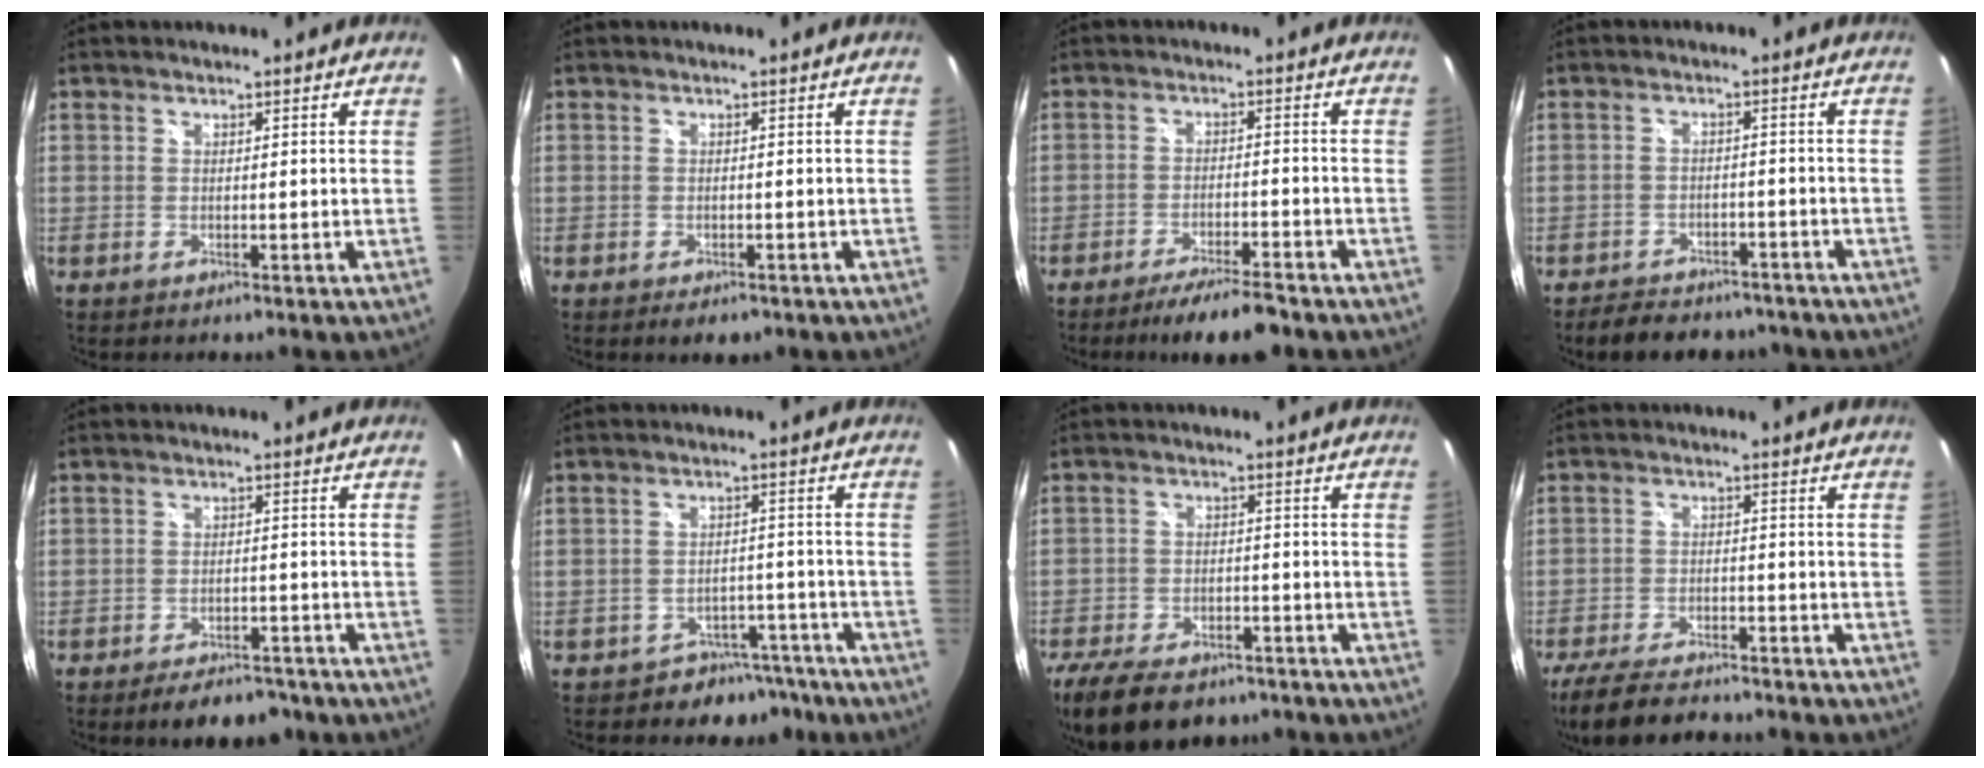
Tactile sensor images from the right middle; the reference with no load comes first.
{"total": 2.9, "force": [-1.9, 1.5, 1.6], "torque": [-0.029, -0.013, -0.025]}
{"total": 8.3, "force": [-7.0, 1.1, 4.3], "torque": [-0.090, -0.010, -0.110]}
{"total": 10.4, "force": [-8.6, 4.7, 3.5], "torque": [-0.081, 0.007, -0.115]}
{"total": 7.4, "force": [-5.8, 3.4, 3.1], "torque": [-0.065, 0.008, -0.077]}
{"total": 7.3, "force": [-5.8, 4.4, 0.5], "torque": [-0.002, 0.027, -0.070]}
{"total": 15.6, "force": [-11.5, 7.3, 7.6], "torque": [-0.178, -0.024, -0.182]}
{"total": 12.3, "force": [-10.4, 3.7, 5.6], "torque": [-0.135, -0.027, -0.175]}